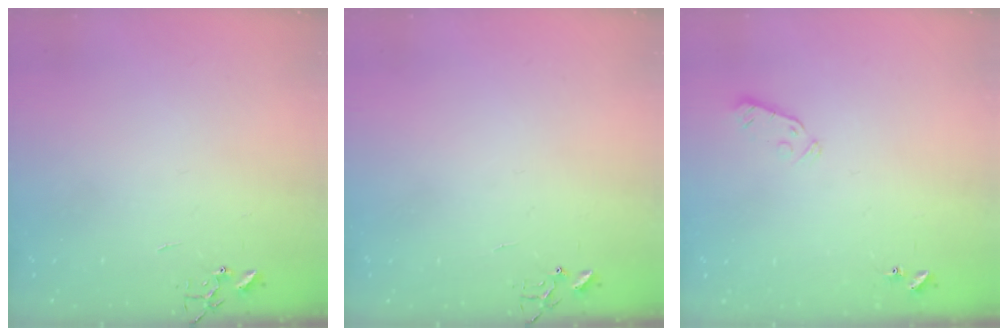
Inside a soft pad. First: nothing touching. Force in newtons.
{"total": 6.4, "press": 6.4, "slide": 0.6}
{"total": 3.8, "press": 3.7, "slide": 0.9}